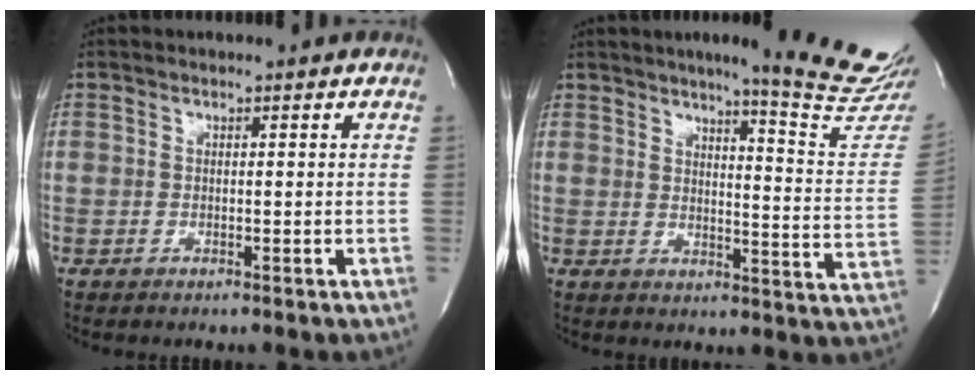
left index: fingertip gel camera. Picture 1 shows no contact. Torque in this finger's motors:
{"motor_torque": [0.28, -0.33, 0.19, 0.05]}